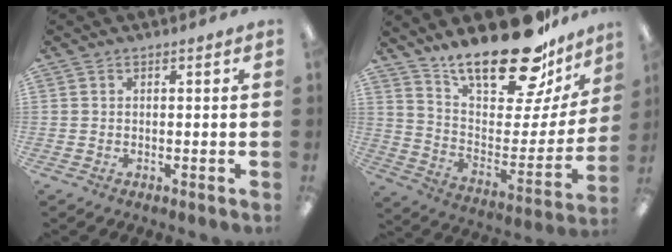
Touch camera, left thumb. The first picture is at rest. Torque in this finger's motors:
{"motor_torque": [0.86, 0.81, 1.42, -1.35, 0.09]}